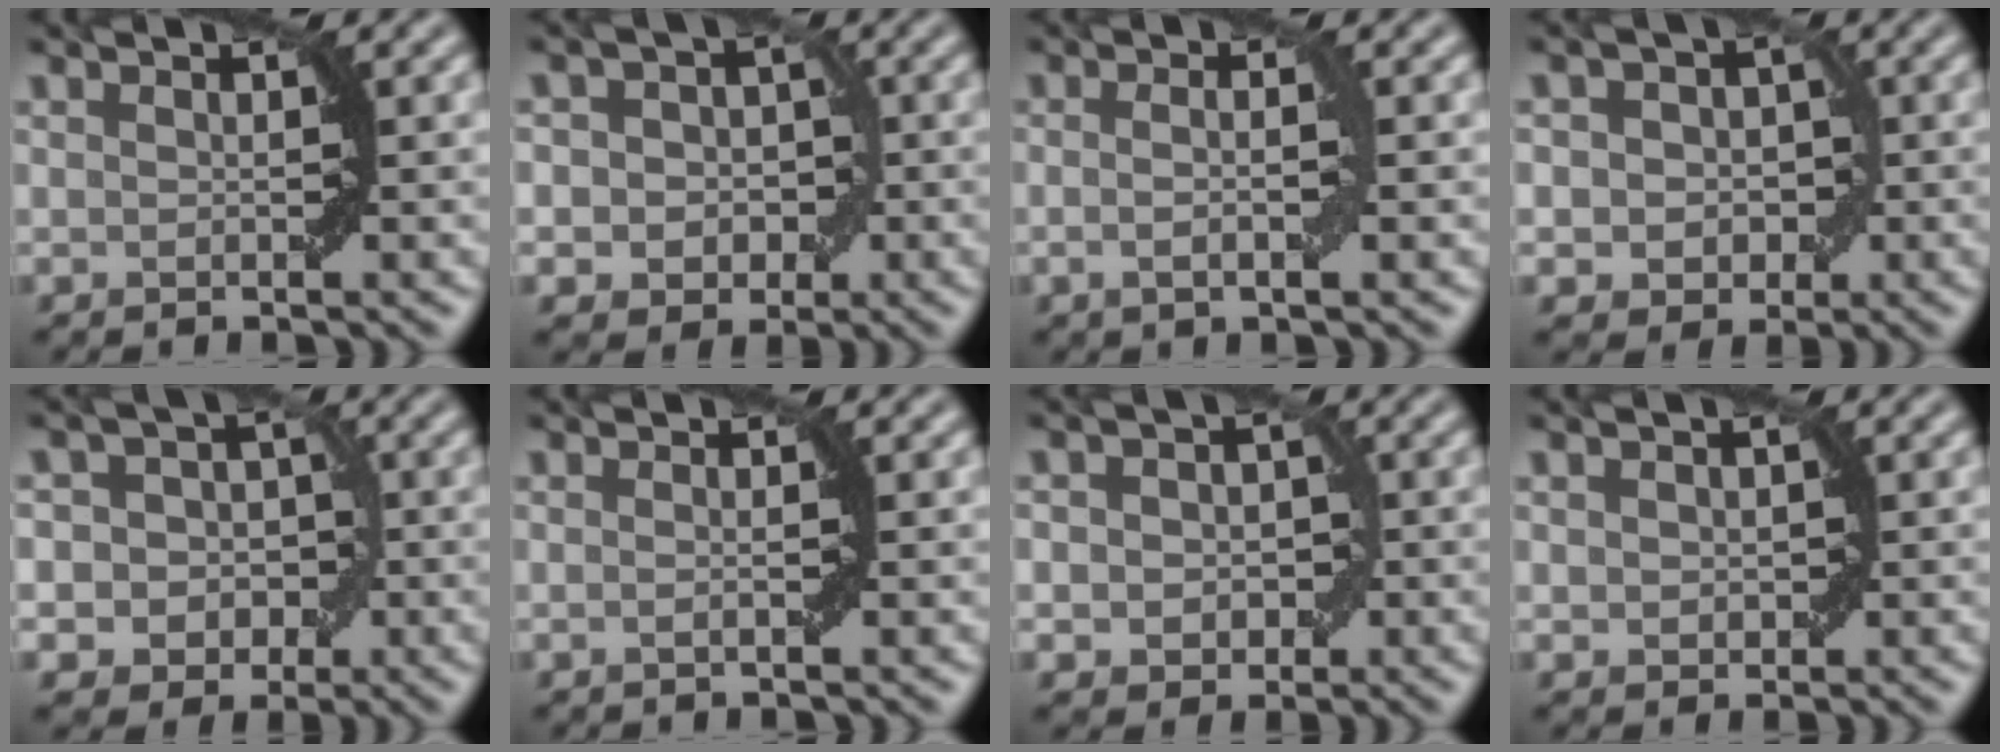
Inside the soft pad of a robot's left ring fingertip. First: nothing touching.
{"total": 5.4, "force": [0.1, 4.8, 2.5], "torque": [-0.009, 0.028, -0.025]}
{"total": 2.3, "force": [-0.2, 0.5, 2.3], "torque": [-0.039, -0.001, -0.008]}
{"total": 4.7, "force": [0.3, 4.0, 2.3], "torque": [-0.009, 0.023, -0.018]}
{"total": 6.3, "force": [-0.3, 5.9, 2.3], "torque": [-0.013, 0.037, -0.042]}
{"total": 0.9, "force": [0.0, 0.2, 0.9], "torque": [-0.008, -0.011, -0.008]}
{"total": 4.2, "force": [0.0, 3.6, 2.3], "torque": [-0.011, 0.014, -0.020]}
{"total": 1.3, "force": [0.1, 1.1, 0.7], "torque": [-0.009, 0.001, 0.002]}